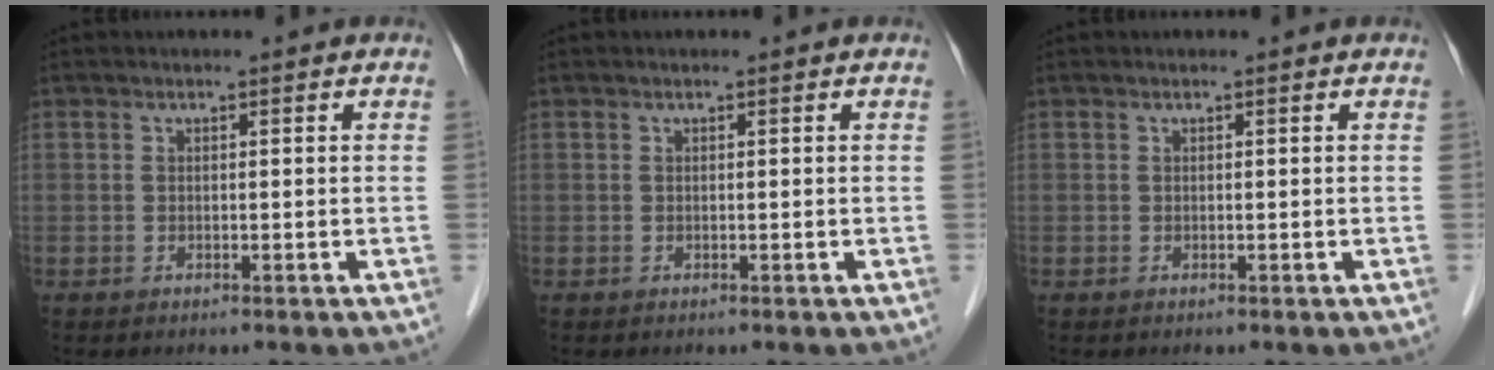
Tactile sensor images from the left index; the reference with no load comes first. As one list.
[{"total": 0.0}, {"total": 0.0}]